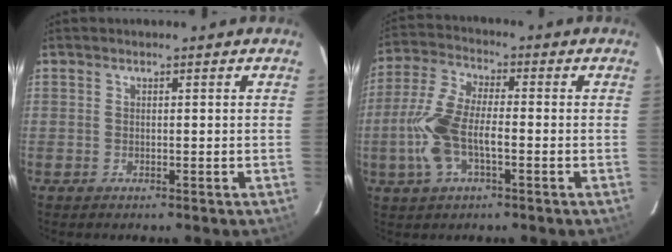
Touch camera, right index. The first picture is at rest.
{"total": 11.5, "force": [-2.7, 4.6, 10.1], "torque": [-0.225, 0.004, -0.057]}